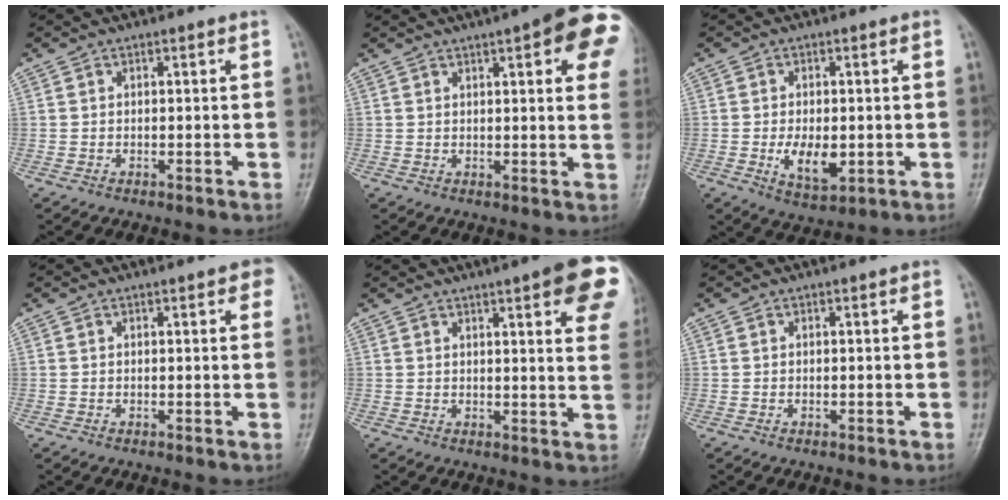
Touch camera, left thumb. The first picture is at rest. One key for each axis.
{"total": 16.1, "fx": 6.8, "fy": 4.4, "fz": 13.9, "tx": -0.158, "ty": -0.008, "tz": 0.074}
{"total": 6.9, "fx": -1.2, "fy": 3.7, "fz": 5.7, "tx": -0.090, "ty": -0.009, "tz": -0.012}
{"total": 5.7, "fx": 3.2, "fy": 1.7, "fz": 4.4, "tx": -0.033, "ty": 0.000, "tz": 0.032}
{"total": 16.6, "fx": 8.5, "fy": 3.7, "fz": 13.8, "tx": -0.156, "ty": -0.019, "tz": 0.093}
{"total": 0.0}